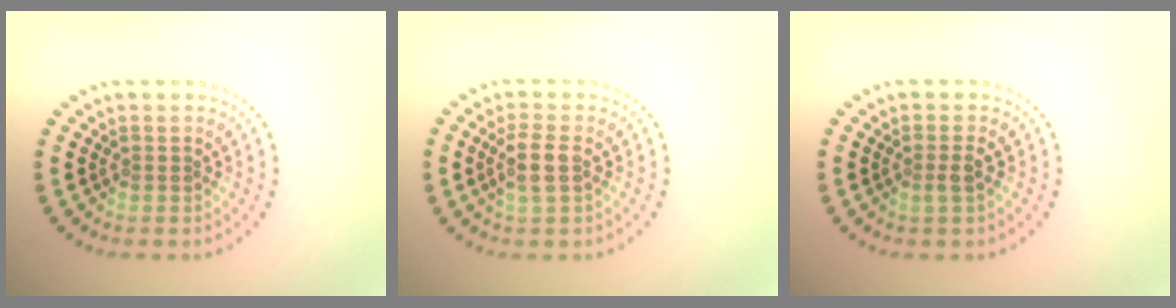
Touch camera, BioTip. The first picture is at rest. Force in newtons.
{"total": 2.3, "press": 2.1, "slide": 1.1}
{"total": 1.2, "press": 1.0, "slide": 0.8}